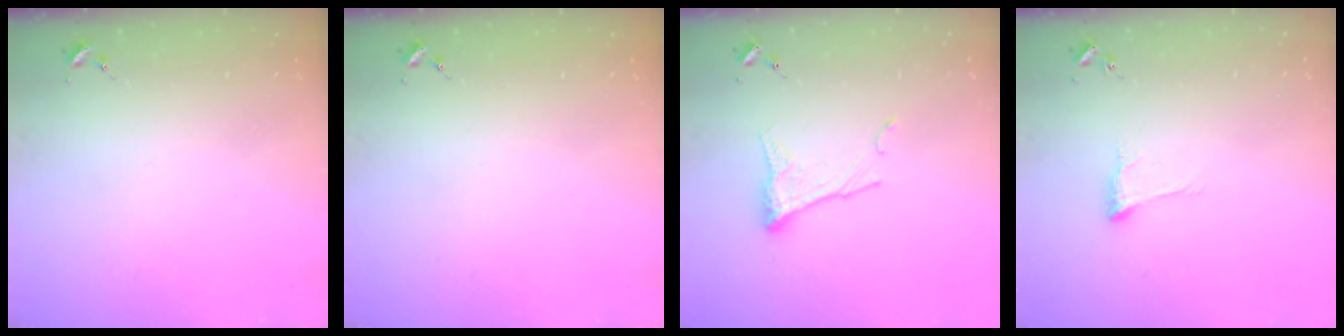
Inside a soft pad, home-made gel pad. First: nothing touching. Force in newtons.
{"total": 0.0}
{"total": 10.4, "press": 10.4, "slide": 0.6}
{"total": 7.7, "press": 7.6, "slide": 0.9}